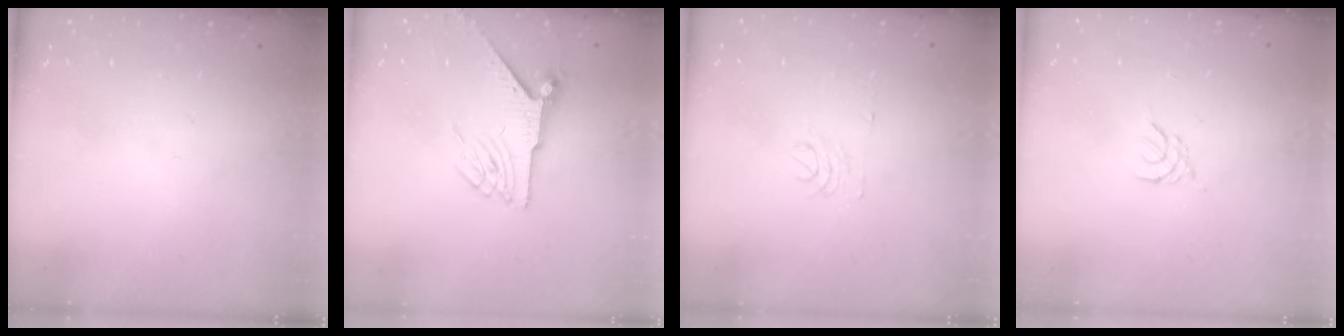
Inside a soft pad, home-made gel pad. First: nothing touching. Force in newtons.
{"total": 6.4, "press": 6.4, "slide": 0.1}
{"total": 3.5, "press": 3.5, "slide": 0.3}
{"total": 2.6, "press": 2.5, "slide": 0.6}